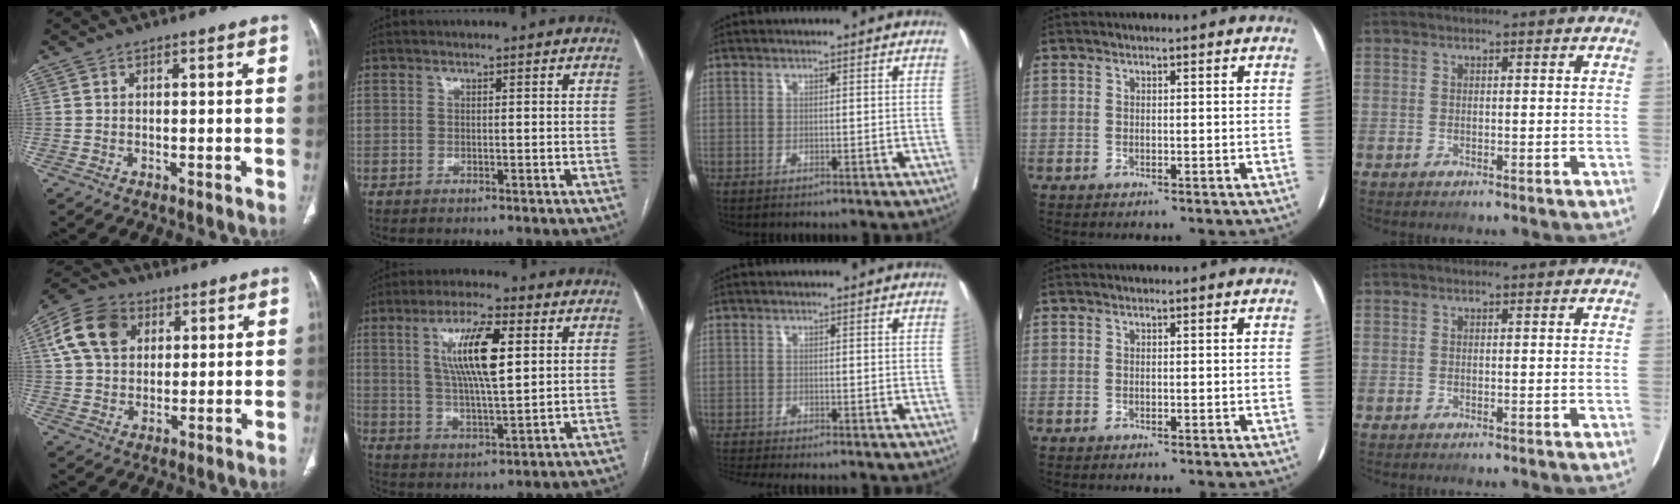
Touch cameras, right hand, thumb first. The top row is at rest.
{"thumb": {"total": 12.1, "force": [4.3, 9.0, 6.8], "torque": [-0.111, 0.002, 0.073]}, "index": {"total": 11.1, "force": [3.2, 2.0, 10.4], "torque": [-0.193, 0.006, 0.058]}, "middle": {"total": 3.8, "force": [-3.6, -0.6, 1.1], "torque": [-0.017, -0.010, -0.060]}}